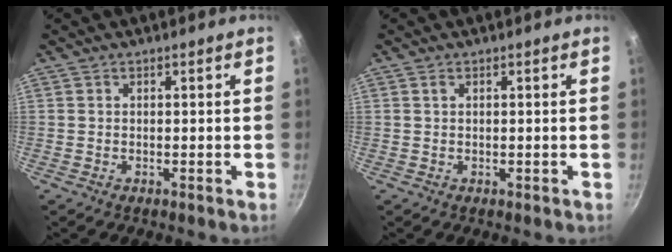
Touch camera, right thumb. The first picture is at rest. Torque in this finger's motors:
{"motor_torque": [0.11, -0.44, 0.08, -0.32, 0.01]}